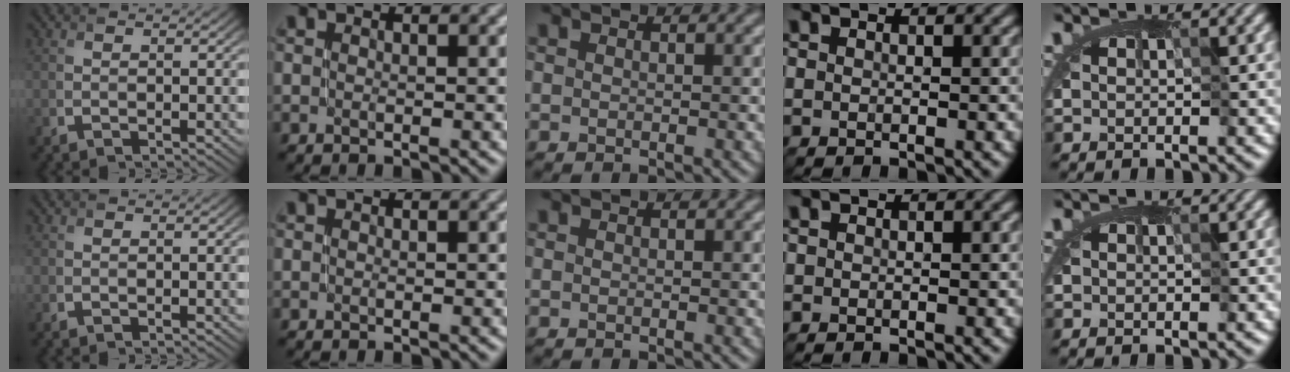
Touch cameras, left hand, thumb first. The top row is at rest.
{}